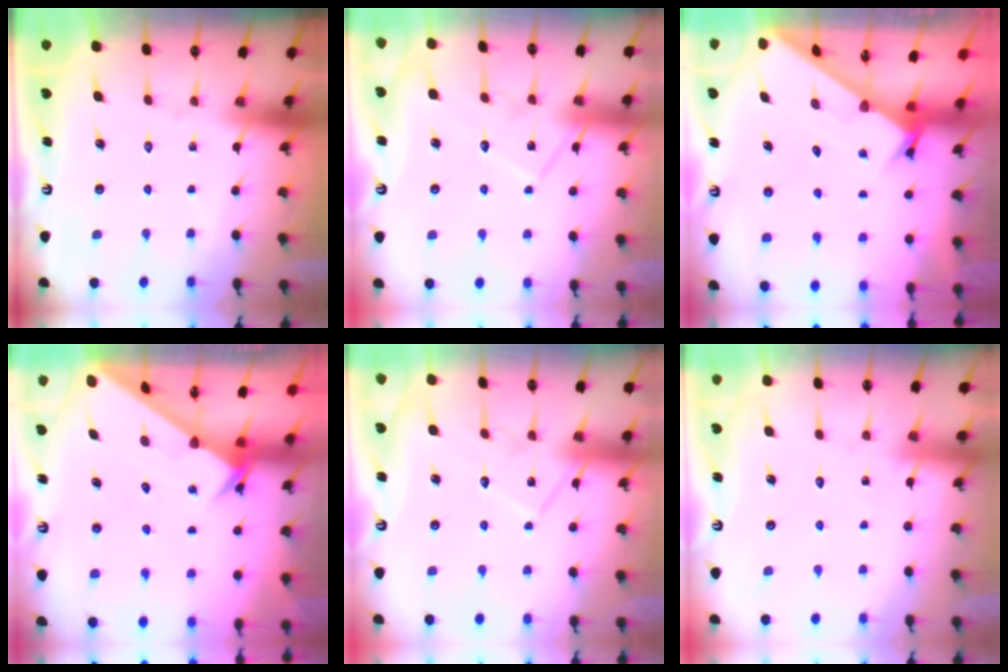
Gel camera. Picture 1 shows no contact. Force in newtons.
{"total": 10.4, "press": 10.4, "slide": 0.7}
{"total": 1.5, "press": 1.5, "slide": 0.1}
{"total": 2.9, "press": 2.9, "slide": 0.1}
{"total": 10.4, "press": 10.4, "slide": 0.7}
{"total": 5.3, "press": 5.3, "slide": 0.4}